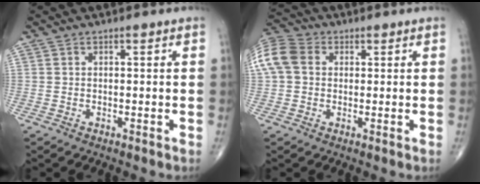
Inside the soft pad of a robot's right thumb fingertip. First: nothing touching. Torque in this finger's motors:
{"motor_torque": [0.19, 0.20, 0.72, 0.23, 0.23]}